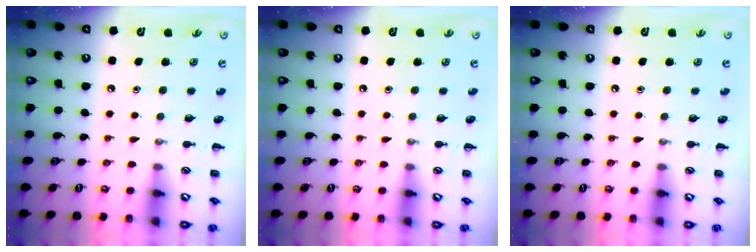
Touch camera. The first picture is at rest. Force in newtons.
{"total": 0.0}
{"total": 0.0}